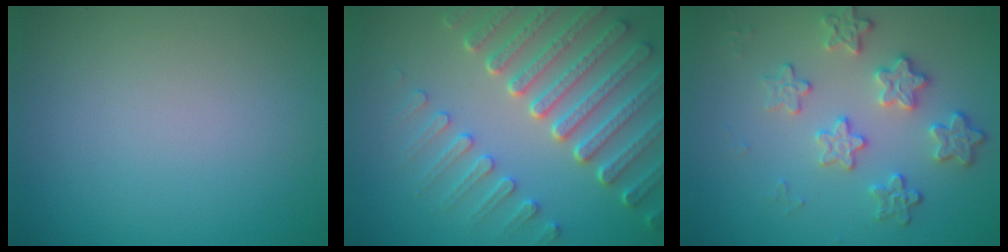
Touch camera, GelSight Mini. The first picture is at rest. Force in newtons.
{"total": 7.4, "press": 5.7, "slide": 4.7}
{"total": 3.9, "press": 3.3, "slide": 1.9}